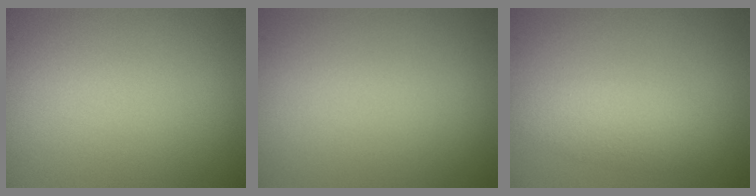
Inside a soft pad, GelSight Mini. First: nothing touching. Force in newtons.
{"total": 0.0}
{"total": 3.0, "press": 3.0, "slide": 0.2}